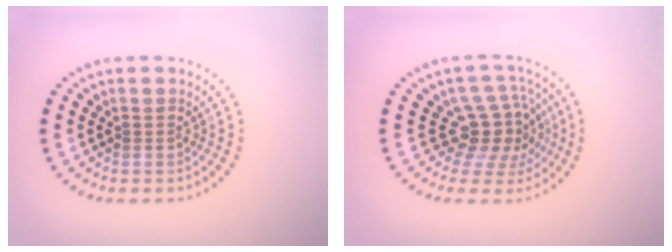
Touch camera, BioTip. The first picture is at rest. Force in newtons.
{"total": 4.3, "press": 3.2, "slide": 2.9}